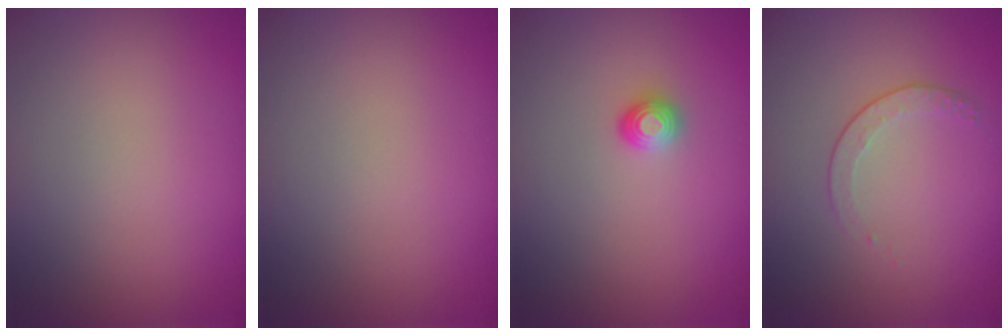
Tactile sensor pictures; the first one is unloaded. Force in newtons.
{"total": 0.0}
{"total": 1.1, "press": 1.1, "slide": 0.1}
{"total": 1.5, "press": 0.9, "slide": 1.2}